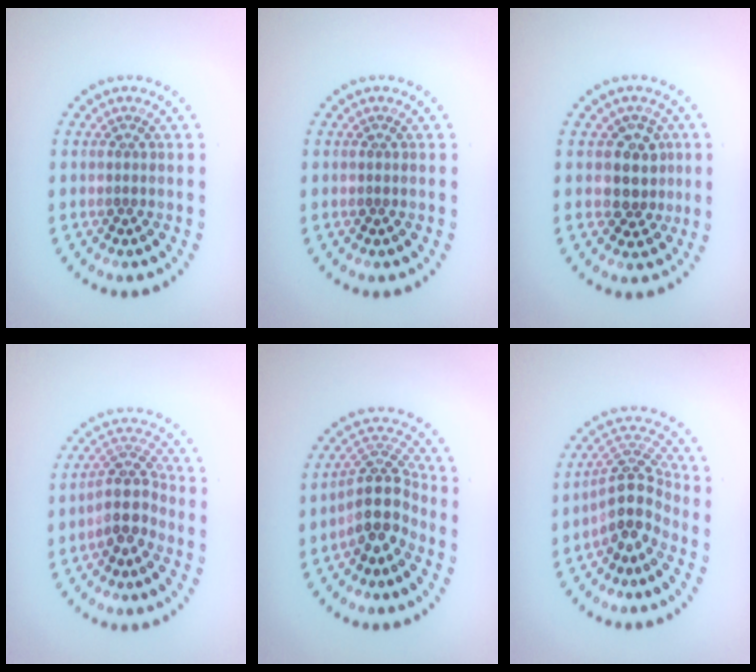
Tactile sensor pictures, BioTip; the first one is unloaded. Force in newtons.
{"total": 0.0}
{"total": 3.0, "press": 2.5, "slide": 1.6}
{"total": 3.5, "press": 2.8, "slide": 2.0}
{"total": 4.4, "press": 3.4, "slide": 2.9}
{"total": 4.2, "press": 3.4, "slide": 2.4}